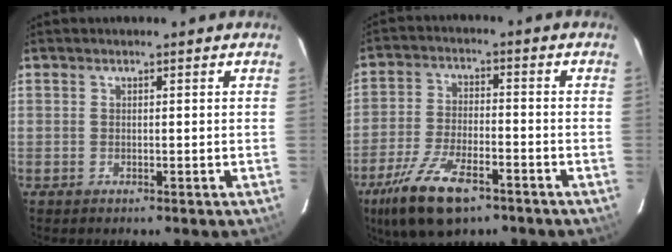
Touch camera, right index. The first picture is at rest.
{"total": 13.5, "force": [-8.5, 5.2, 9.1], "torque": [-0.204, -0.026, -0.159]}